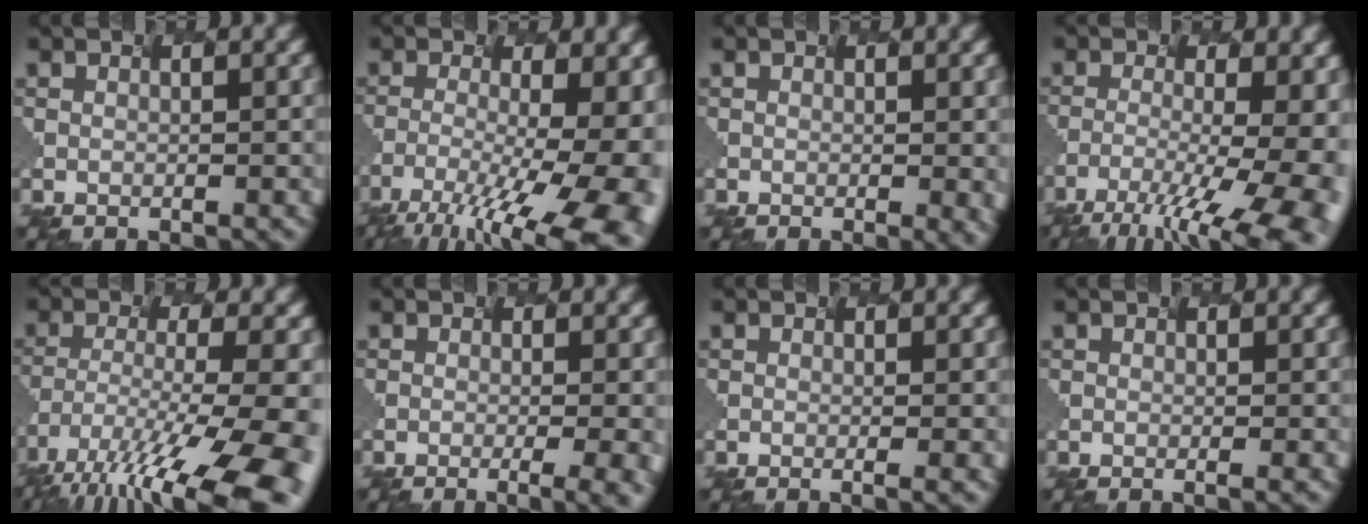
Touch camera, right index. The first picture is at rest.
{"total": 13.9, "force": [-7.2, 4.3, 11.1], "torque": [-0.183, -0.023, -0.075]}
{"total": 2.0, "force": [-0.6, 0.1, 1.9], "torque": [-0.025, -0.003, 0.019]}
{"total": 12.2, "force": [-7.1, 3.4, 9.4], "torque": [-0.156, -0.019, -0.070]}
{"total": 14.3, "force": [-10.0, 3.2, 9.7], "torque": [-0.203, -0.040, -0.119]}
{"total": 6.8, "force": [-1.7, 2.6, 6.0], "torque": [-0.040, 0.003, 0.010]}
{"total": 1.7, "force": [-0.6, 0.1, 1.6], "torque": [-0.027, 0.002, 0.007]}
{"total": 1.0, "force": [-0.4, -0.1, 0.9], "torque": [-0.019, 0.003, 0.007]}